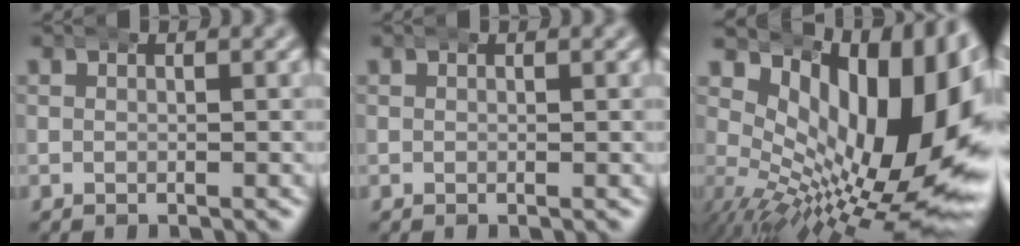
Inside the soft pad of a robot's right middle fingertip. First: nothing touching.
{"total": 0.0}
{"total": 17.1, "force": [0.6, 9.4, 14.2], "torque": [-0.212, -0.037, 0.031]}